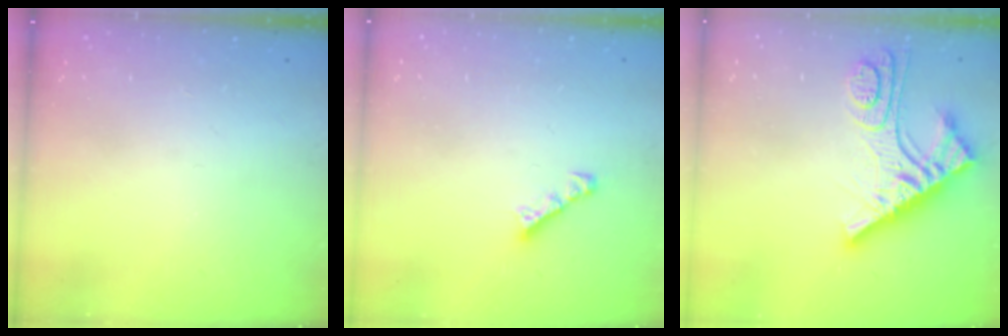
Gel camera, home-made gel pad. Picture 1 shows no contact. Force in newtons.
{"total": 3.0, "press": 3.0, "slide": 0.4}
{"total": 11.5, "press": 11.4, "slide": 1.0}